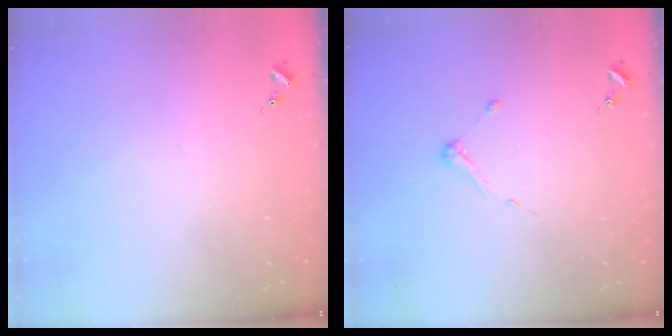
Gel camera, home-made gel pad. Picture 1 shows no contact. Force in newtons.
{"total": 3.2, "press": 3.2, "slide": 0.4}